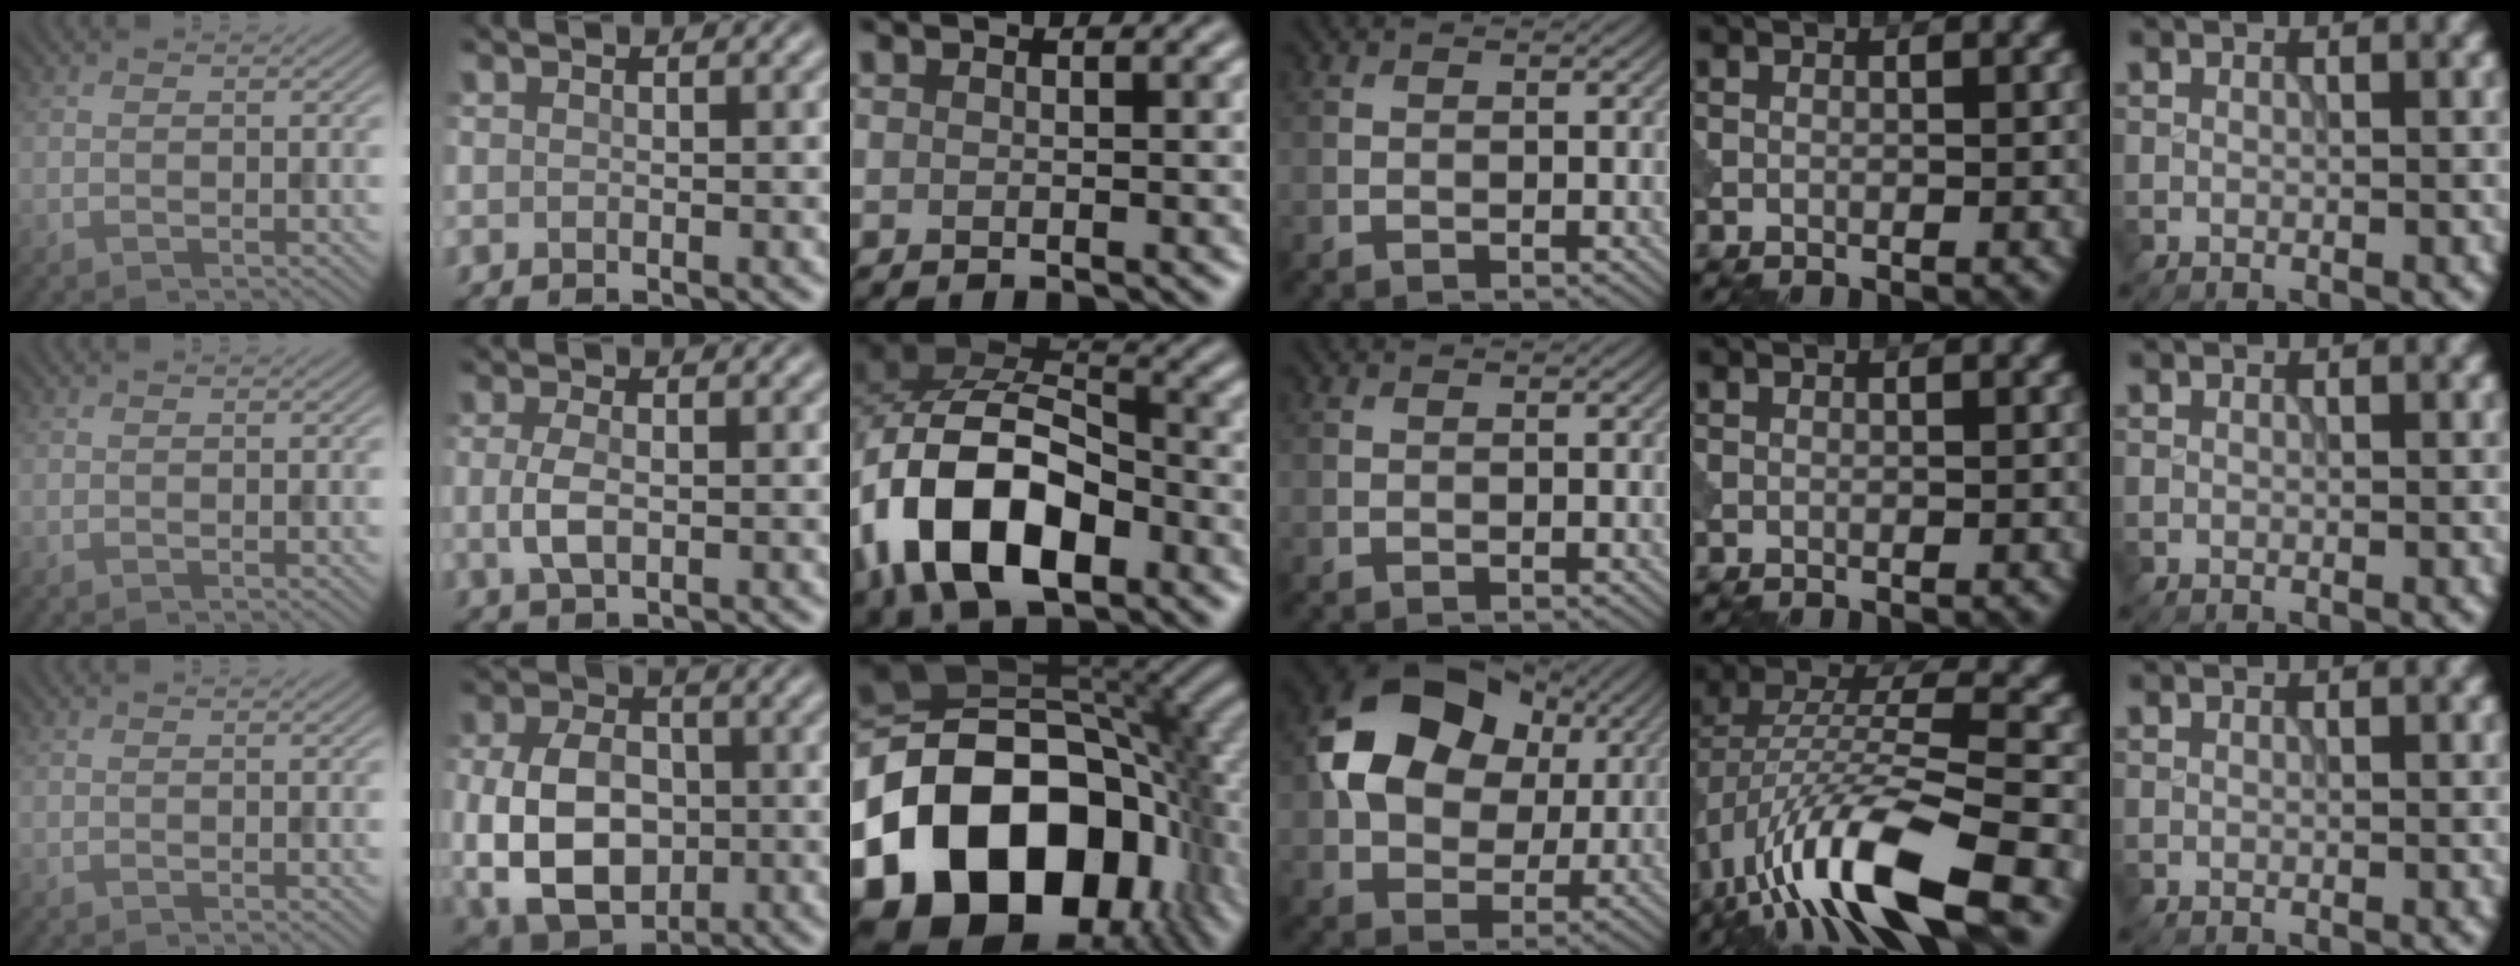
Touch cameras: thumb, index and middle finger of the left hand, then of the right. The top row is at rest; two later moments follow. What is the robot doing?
{"motion": "extract", "object": "peg toy"}